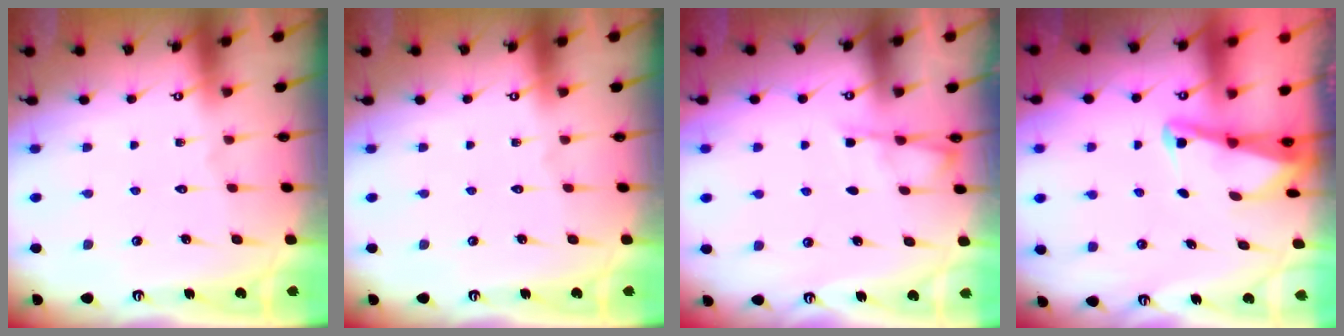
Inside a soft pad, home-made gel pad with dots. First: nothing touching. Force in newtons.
{"total": 0.0}
{"total": 2.2, "press": 2.2, "slide": 0.3}
{"total": 2.1, "press": 2.1, "slide": 0.3}